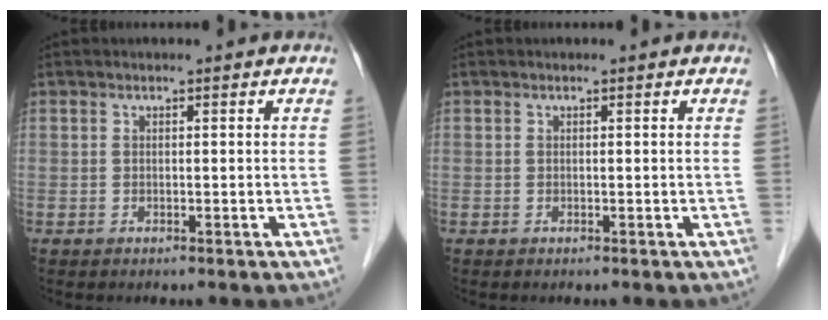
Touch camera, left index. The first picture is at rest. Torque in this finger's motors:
{"motor_torque": [0.02, 0.01, -0.04, -0.01]}